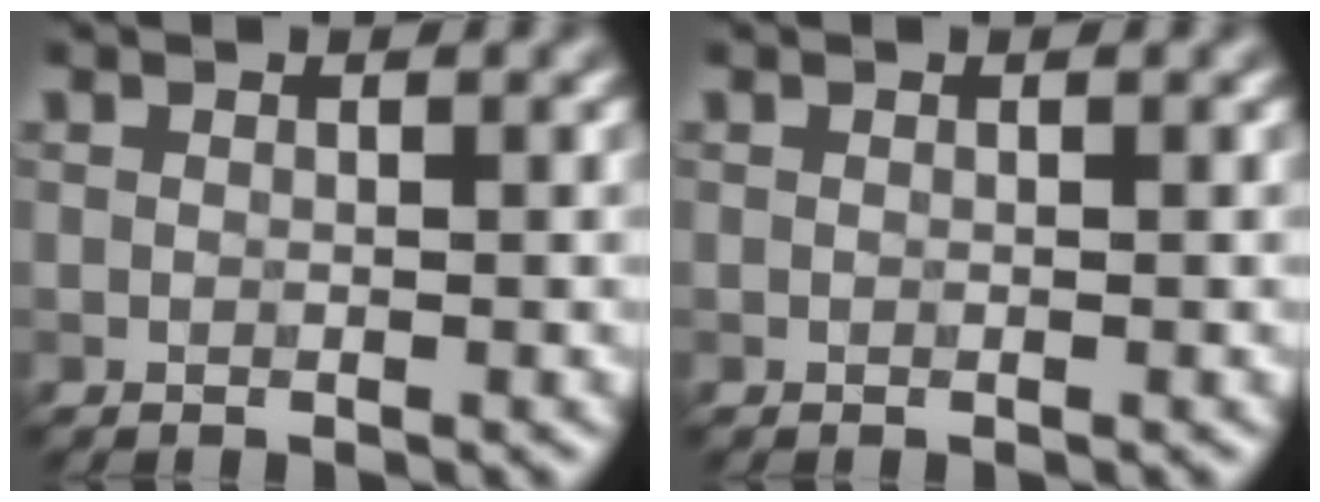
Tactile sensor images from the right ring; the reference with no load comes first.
{"total": 0.0}